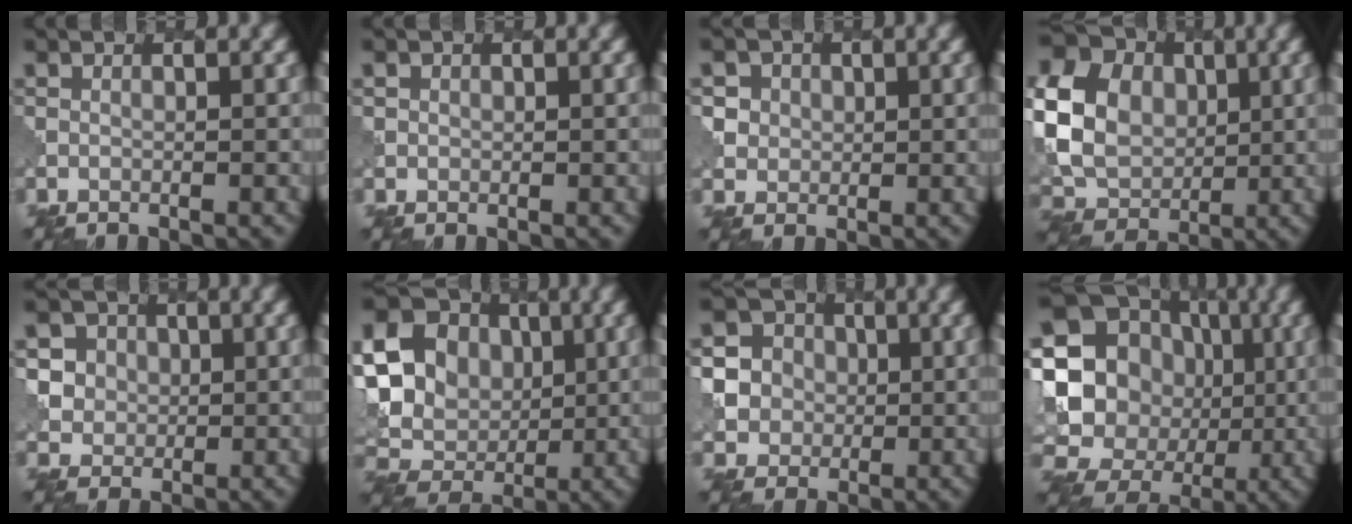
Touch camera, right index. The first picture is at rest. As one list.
[{"total": 1.1, "force": [0.5, 1.0, -0.1], "torque": [0.010, -0.003, 0.005]}, {"total": 3.7, "force": [1.9, 3.2, 0.8], "torque": [-0.017, 0.010, 0.030]}, {"total": 10.8, "force": [1.4, 8.8, 6.0], "torque": [-0.150, 0.003, 0.017]}, {"total": 5.5, "force": [2.3, 4.8, 1.5], "torque": [-0.028, 0.017, 0.033]}, {"total": 13.1, "force": [2.5, 11.1, 6.5], "torque": [-0.161, 0.028, 0.032]}, {"total": 6.2, "force": [0.7, 6.1, 1.3], "torque": [-0.034, 0.027, 0.007]}, {"total": 20.6, "force": [-0.7, 19.2, 7.4], "torque": [-0.169, 0.016, -0.039]}]